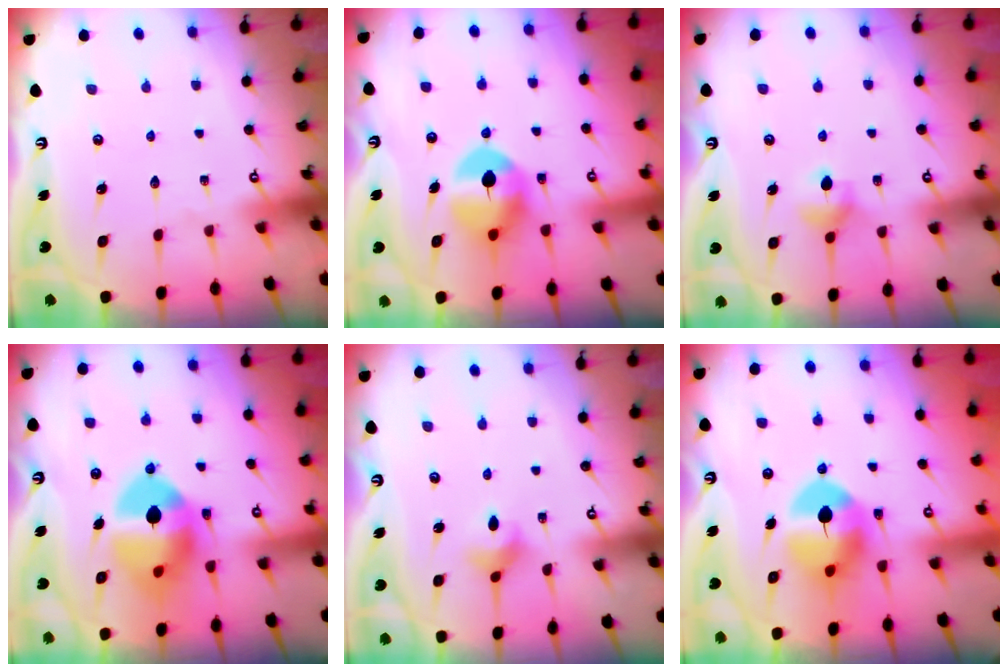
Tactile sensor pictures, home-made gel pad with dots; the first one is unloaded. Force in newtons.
{"total": 8.2, "press": 8.1, "slide": 1.3}
{"total": 5.4, "press": 5.3, "slide": 0.9}
{"total": 14.1, "press": 14.0, "slide": 1.9}
{"total": 4.0, "press": 3.9, "slide": 0.7}
{"total": 10.1, "press": 10.0, "slide": 1.2}